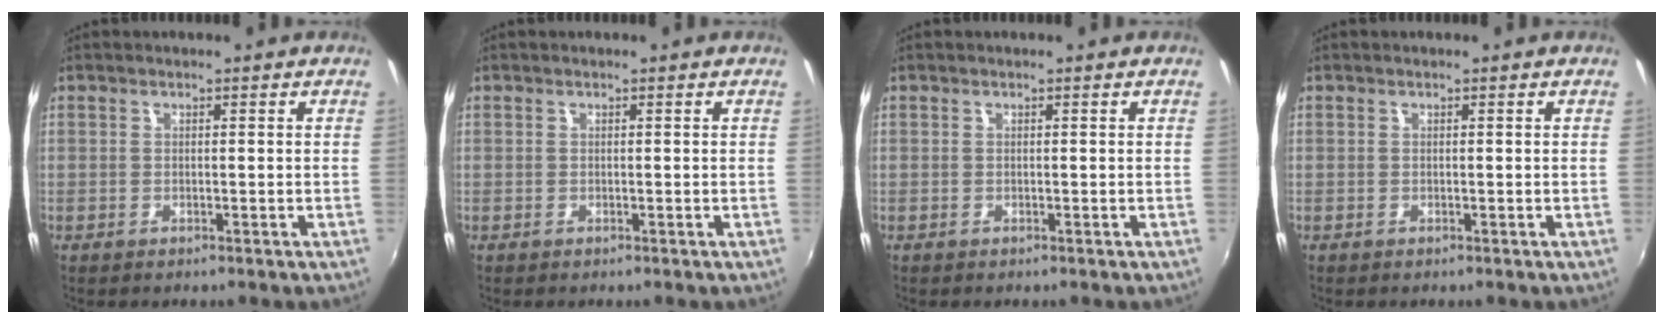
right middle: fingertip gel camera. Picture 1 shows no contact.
{"total": 0.0}
{"total": 0.0}
{"total": 0.0}